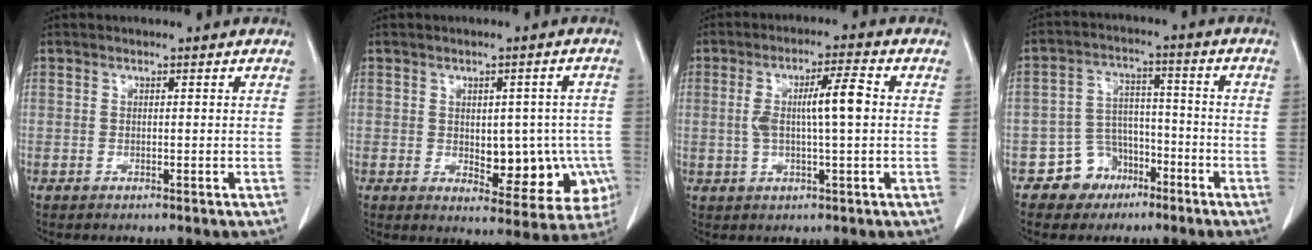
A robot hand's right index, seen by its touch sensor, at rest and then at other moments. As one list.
[{"total": 11.3, "force": [-2.3, 6.1, 9.3], "torque": [-0.102, 0.012, -0.014]}, {"total": 6.8, "force": [0.4, 0.8, 6.8], "torque": [-0.127, 0.015, 0.006]}, {"total": 6.9, "force": [-4.1, 5.4, 1.0], "torque": [-0.008, 0.016, -0.064]}]